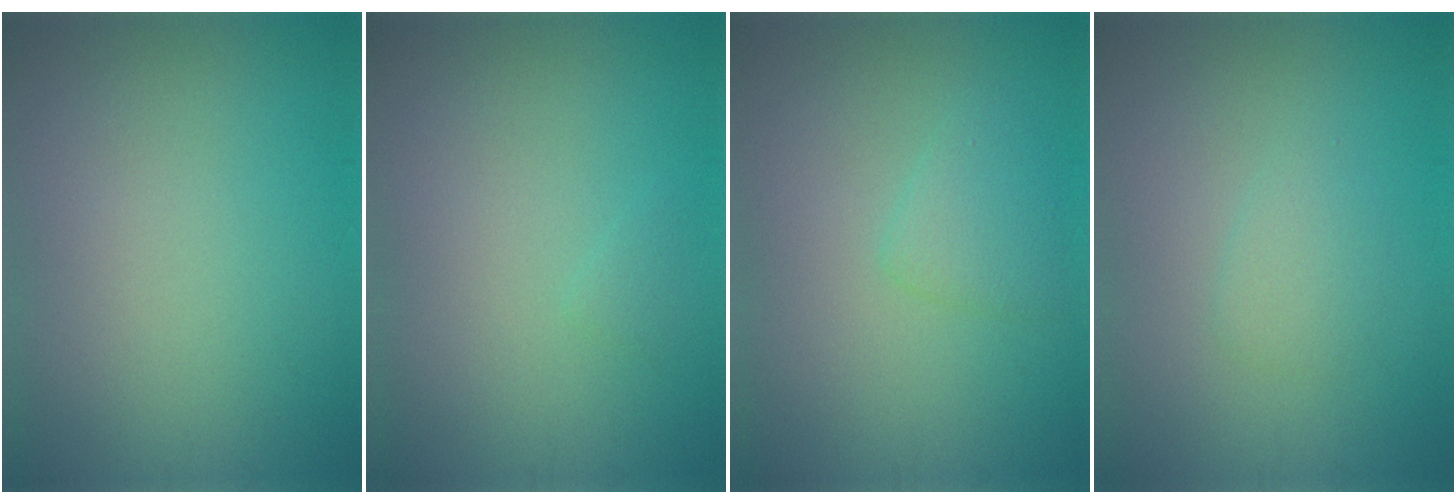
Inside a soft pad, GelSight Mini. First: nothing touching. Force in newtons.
{"total": 0.5, "press": 0.5, "slide": 0.0}
{"total": 1.8, "press": 1.8, "slide": 0.1}
{"total": 1.4, "press": 1.4, "slide": 0.1}